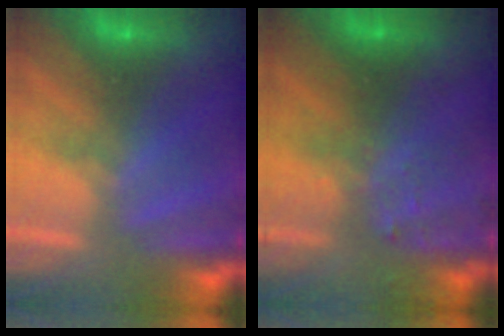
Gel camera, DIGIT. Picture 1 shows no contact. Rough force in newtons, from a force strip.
{"total": 7.3}